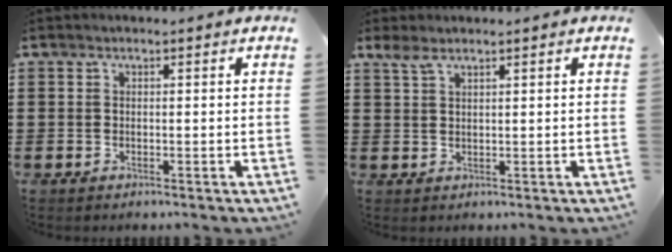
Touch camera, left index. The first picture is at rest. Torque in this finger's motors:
{"motor_torque": [0.10, -0.24, -0.10, 0.00]}